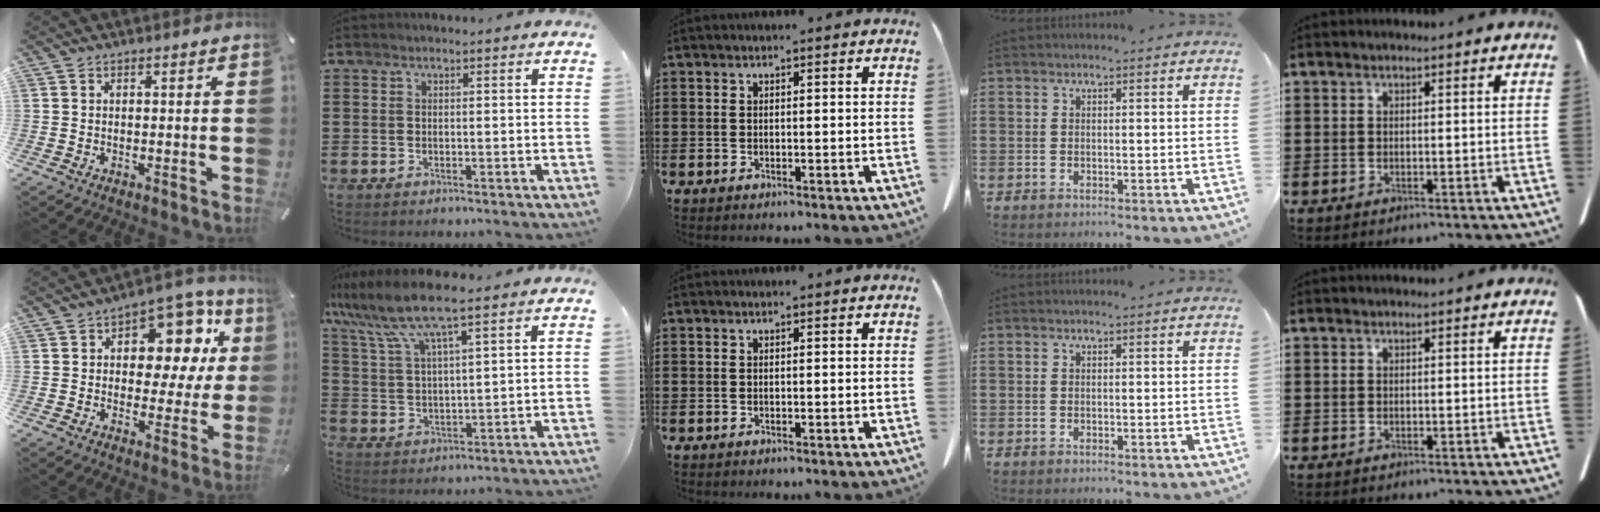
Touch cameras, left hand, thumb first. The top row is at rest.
{"thumb": {"total": 13.3, "force": [6.0, 8.4, 8.4], "torque": [-0.106, -0.047, 0.104]}, "index": {"total": 9.2, "force": [7.1, 0.9, 5.8], "torque": [-0.134, -0.023, 0.124]}}